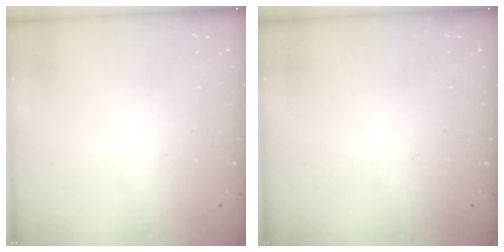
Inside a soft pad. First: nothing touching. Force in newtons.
{"total": 0.0}